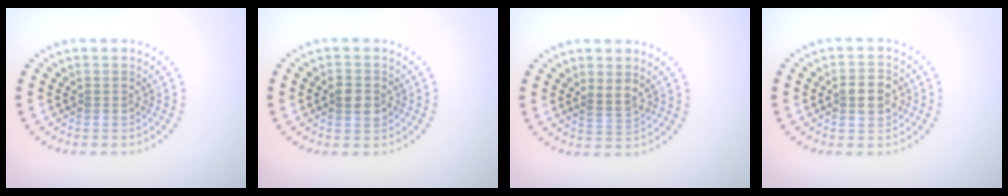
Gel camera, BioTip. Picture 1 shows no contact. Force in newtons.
{"total": 1.9, "press": 1.9, "slide": 0.1}
{"total": 1.6, "press": 1.3, "slide": 0.8}
{"total": 2.6, "press": 2.6, "slide": 0.1}